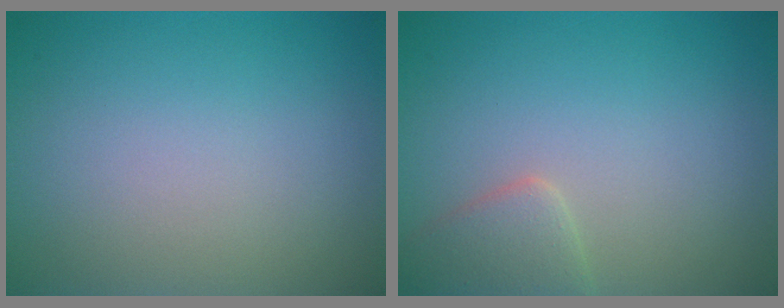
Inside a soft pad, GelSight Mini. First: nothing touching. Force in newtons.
{"total": 2.4, "press": 2.4, "slide": 0.1}